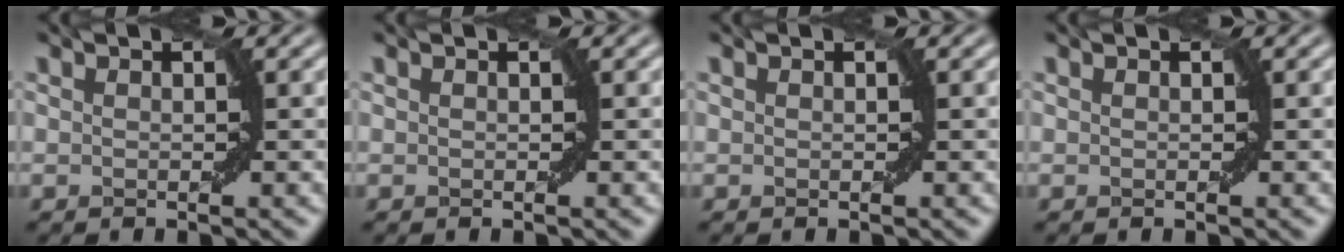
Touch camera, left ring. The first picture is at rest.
{"total": 0.0}
{"total": 0.0}
{"total": 0.0}